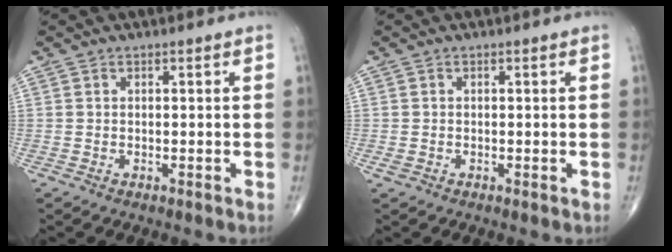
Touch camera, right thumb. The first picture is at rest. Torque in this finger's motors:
{"motor_torque": [0.64, 0.12, 0.14, -0.12, 0.02]}